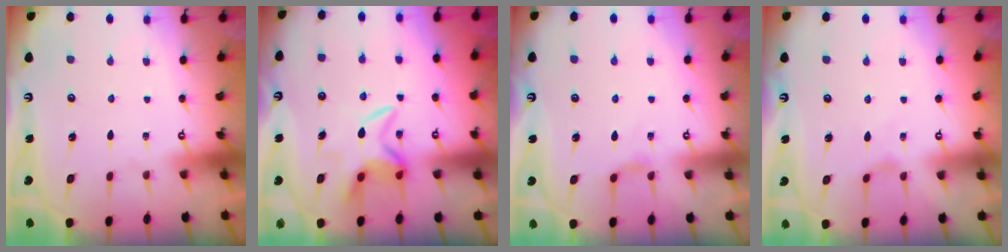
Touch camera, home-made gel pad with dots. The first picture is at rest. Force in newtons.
{"total": 6.1, "press": 6.0, "slide": 1.0}
{"total": 2.9, "press": 2.9, "slide": 0.5}
{"total": 2.0, "press": 2.0, "slide": 0.4}